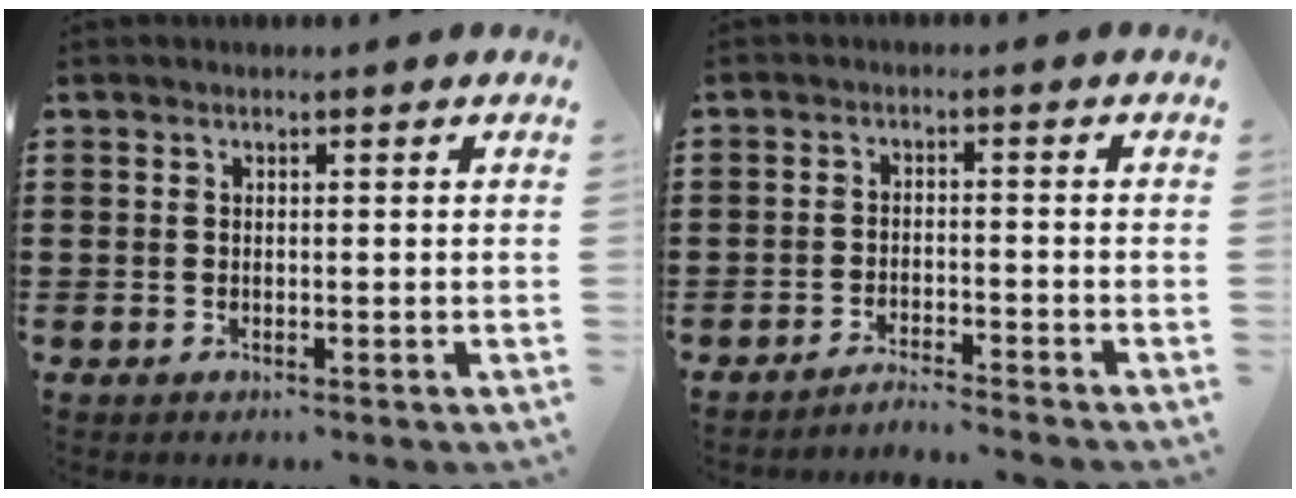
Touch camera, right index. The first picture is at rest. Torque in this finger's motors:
{"motor_torque": [-1.06, 1.07, -0.23, -0.05]}